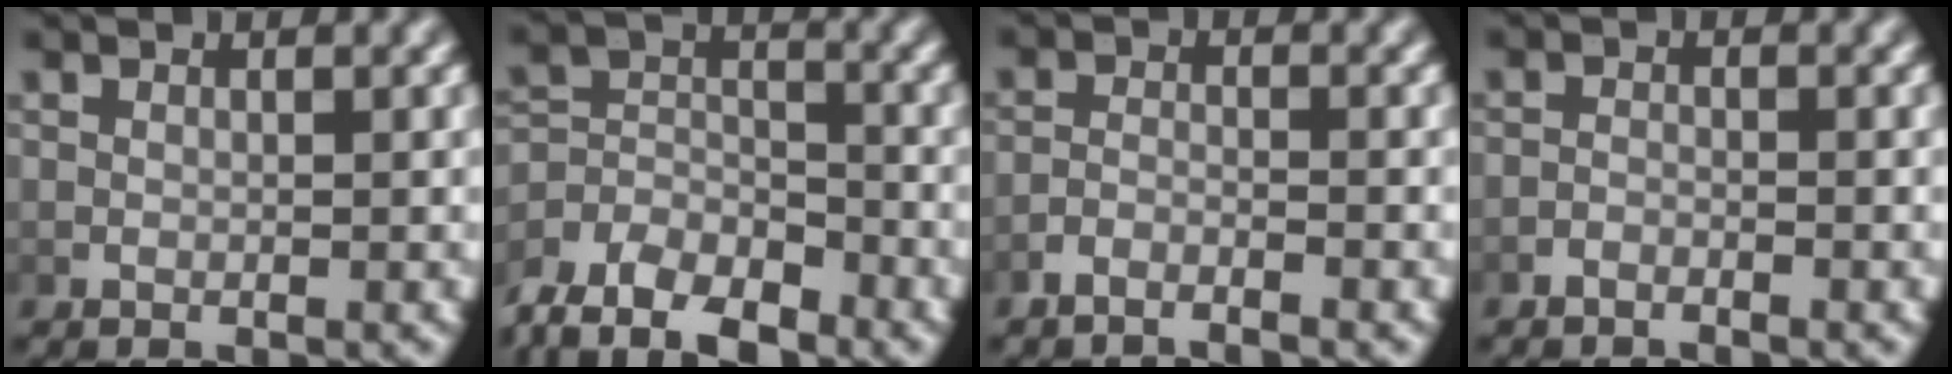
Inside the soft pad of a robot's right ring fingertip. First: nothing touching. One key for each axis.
{"total": 7.7, "fx": -4.7, "fy": 4.9, "fz": 3.7, "tx": -0.086, "ty": -0.033, "tz": -0.072}
{"total": 2.5, "fx": -2.3, "fy": 0.3, "fz": 0.9, "tx": -0.016, "ty": -0.003, "tz": -0.044}
{"total": 1.3, "fx": -1.2, "fy": 0.2, "fz": 0.1, "tx": -0.007, "ty": -0.004, "tz": -0.025}